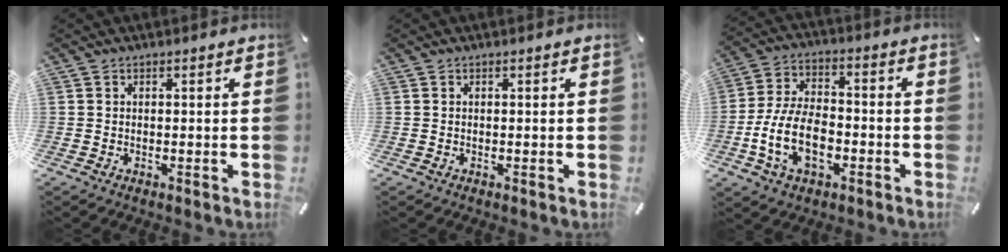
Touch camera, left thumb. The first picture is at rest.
{"total": 0.0}
{"total": 13.8, "force": [-4.8, 8.3, 9.9], "torque": [-0.222, 0.008, -0.089]}